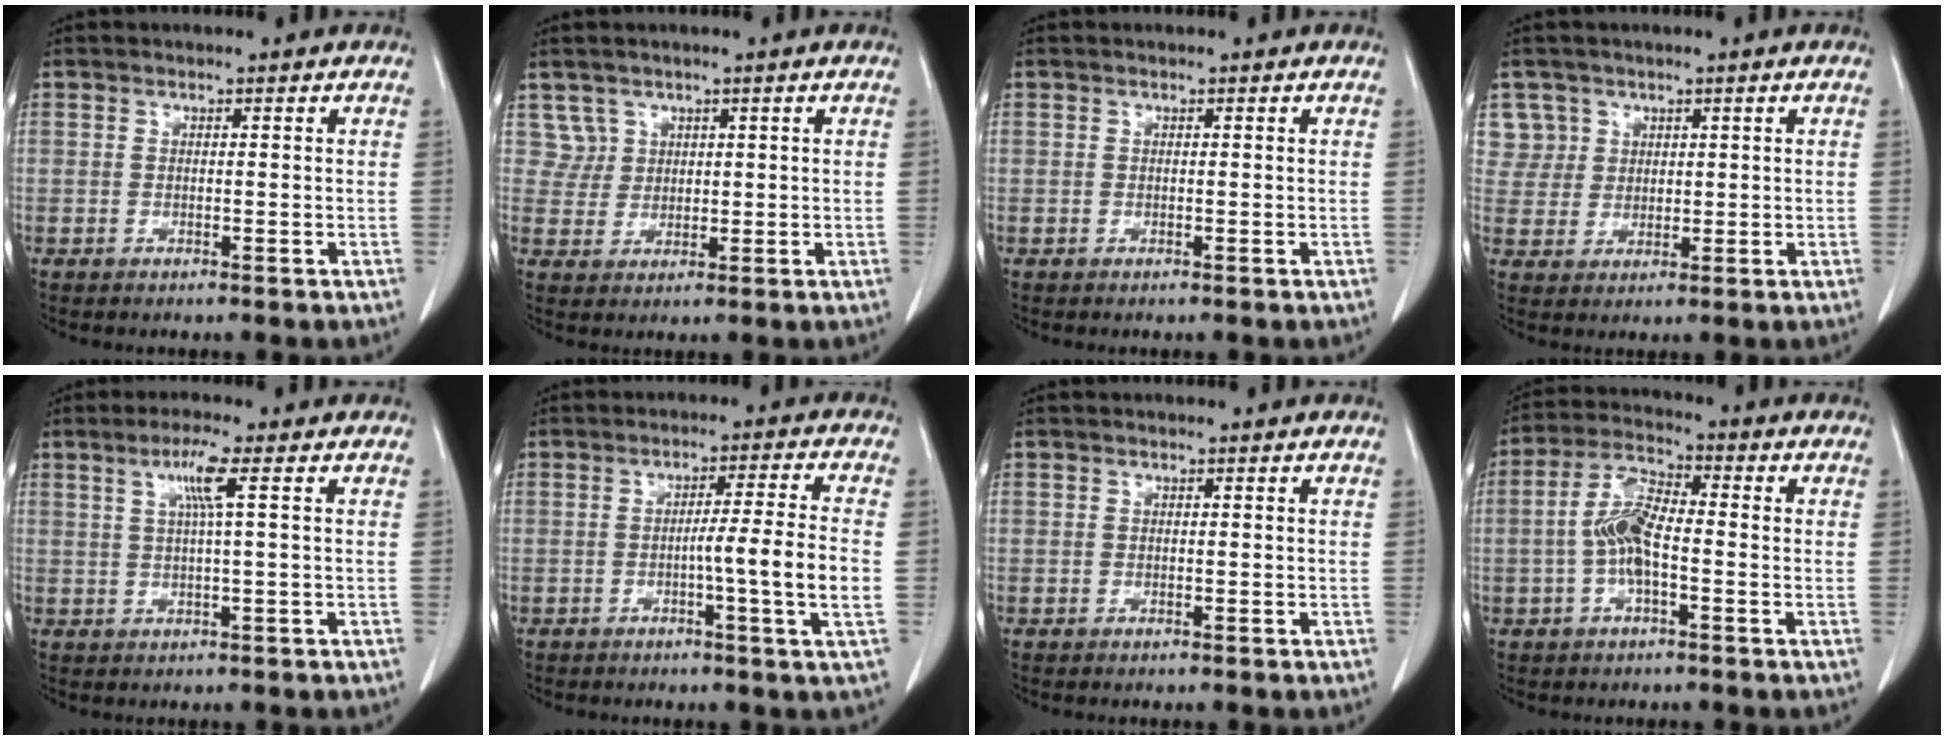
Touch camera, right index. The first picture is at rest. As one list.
[{"total": 3.3, "force": [1.7, 2.7, -0.6], "torque": [0.025, 0.007, 0.030]}, {"total": 0.0}, {"total": 4.9, "force": [2.2, 4.3, -0.6], "torque": [0.028, 0.010, 0.046]}, {"total": 4.3, "force": [1.5, -0.7, 4.0], "torque": [-0.080, 0.004, 0.030]}, {"total": 7.9, "force": [-1.5, -1.5, 7.6], "torque": [-0.115, -0.006, -0.025]}, {"total": 0.0}, {"total": 7.3, "force": [-1.2, 2.5, 6.8], "torque": [-0.149, 0.016, -0.026]}]